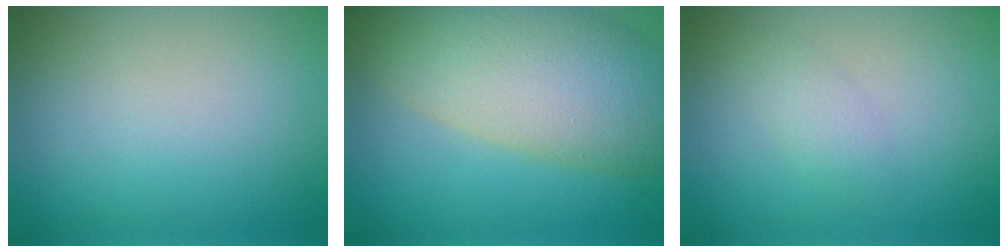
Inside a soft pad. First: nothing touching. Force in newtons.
{"total": 10.7, "press": 10.7, "slide": 0.7}
{"total": 2.5, "press": 2.4, "slide": 0.3}